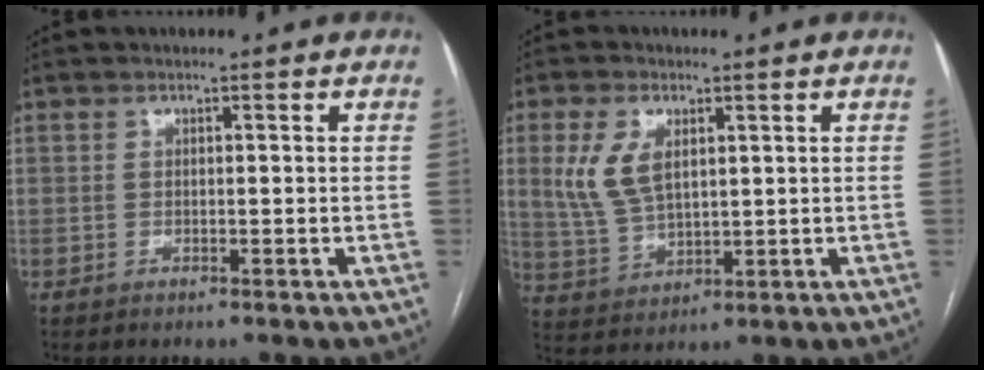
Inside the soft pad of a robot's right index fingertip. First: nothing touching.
{"total": 8.0, "force": [2.6, 4.3, 6.2], "torque": [-0.146, 0.009, 0.060]}